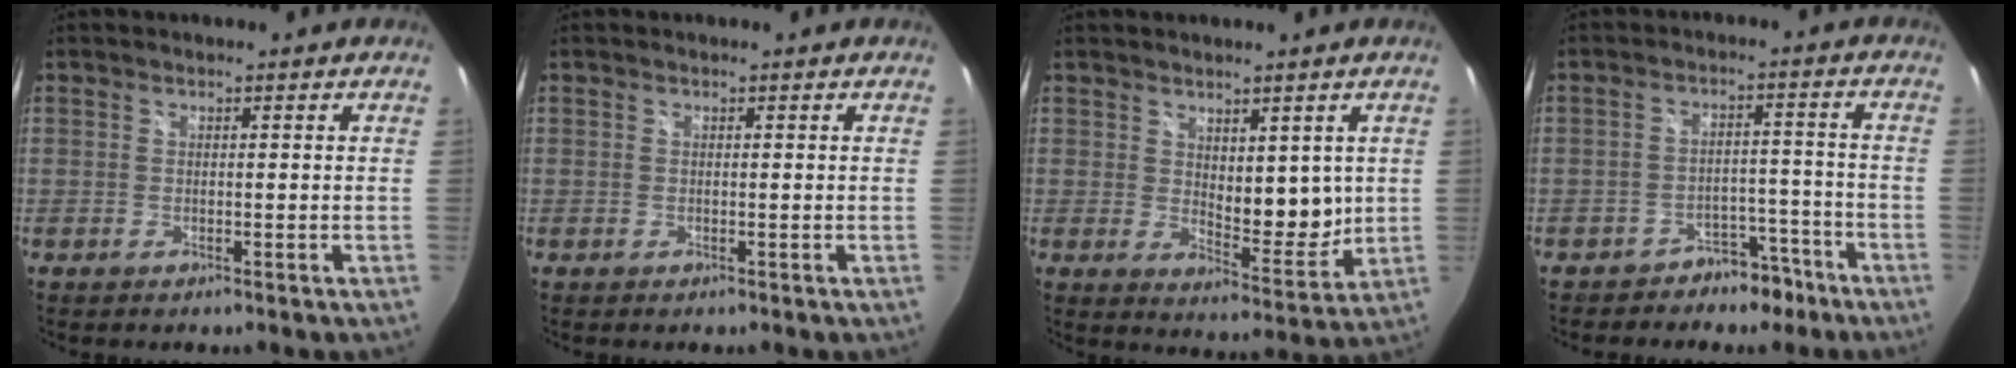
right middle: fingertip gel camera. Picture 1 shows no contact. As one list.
[{"total": 0.0}, {"total": 7.2, "force": [2.9, 3.8, 5.5], "torque": [-0.070, -0.012, 0.055]}, {"total": 6.1, "force": [-4.6, 3.7, 1.4], "torque": [-0.021, 0.032, -0.060]}]